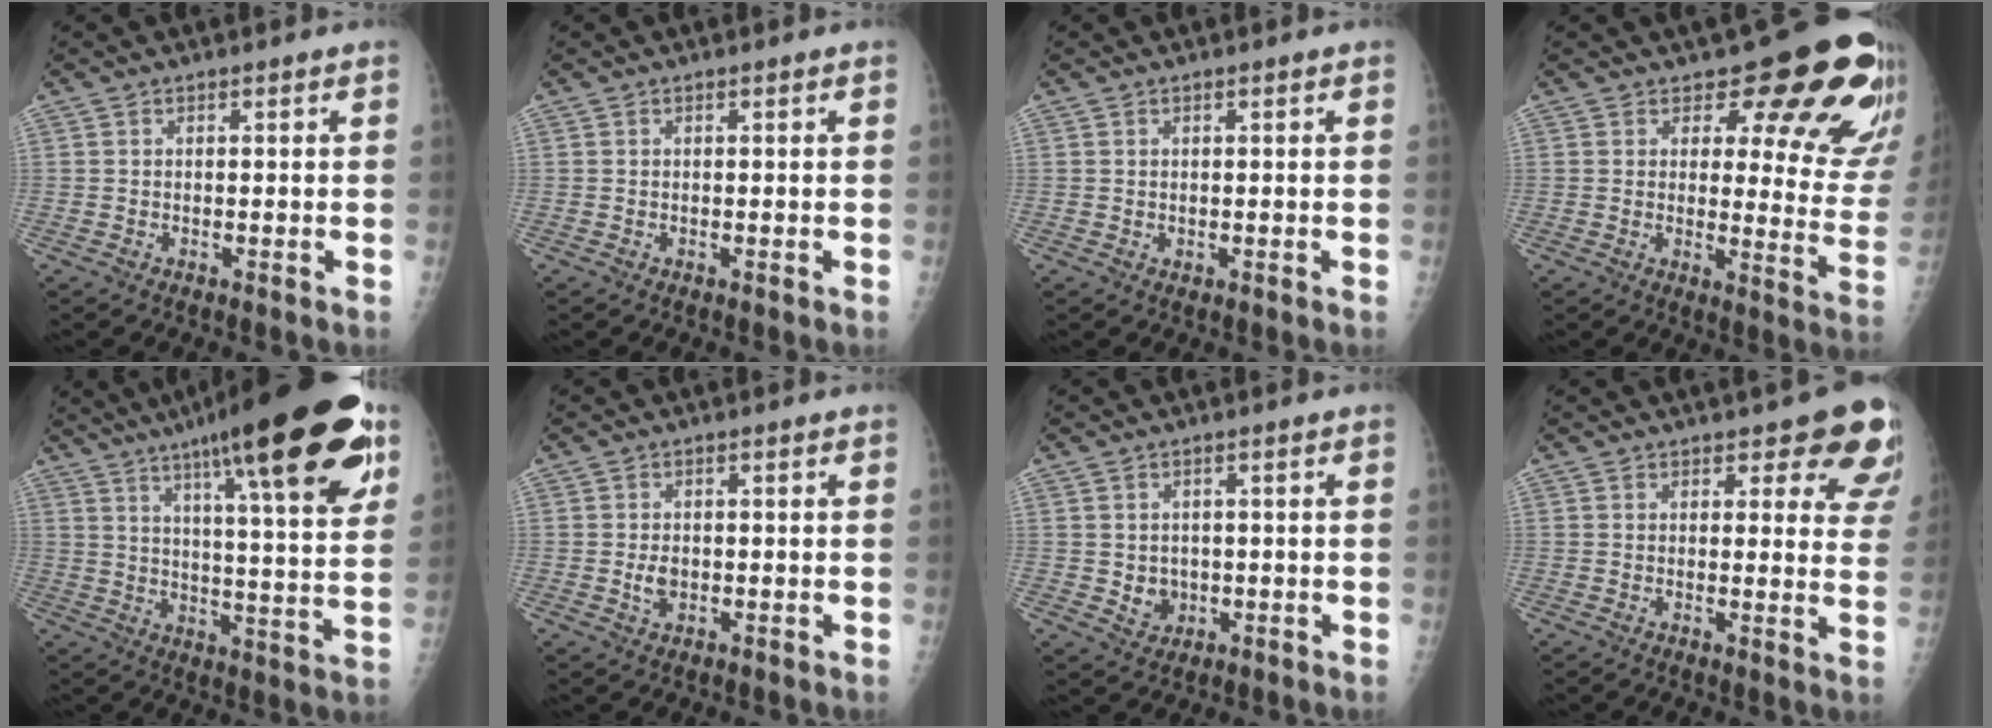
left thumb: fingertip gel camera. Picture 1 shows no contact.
{"total": 0.0}
{"total": 0.7, "force": [0.3, 0.5, 0.4], "torque": [0.001, -0.001, 0.004]}
{"total": 18.3, "force": [12.2, 7.4, 11.4], "torque": [-0.086, -0.081, 0.129]}
{"total": 27.6, "force": [15.4, 5.7, 22.2], "torque": [-0.312, -0.032, 0.223]}
{"total": 2.7, "force": [-0.3, 1.9, 1.9], "torque": [-0.026, 0.000, -0.002]}
{"total": 3.7, "force": [-0.2, 3.3, 1.7], "torque": [-0.011, -0.001, 0.008]}
{"total": 10.6, "force": [7.7, 4.5, 5.9], "torque": [-0.013, -0.039, 0.073]}